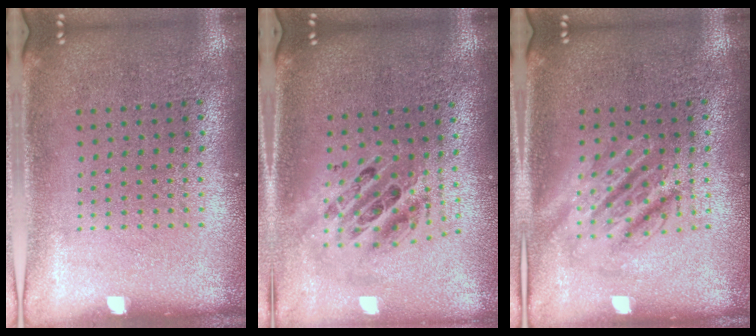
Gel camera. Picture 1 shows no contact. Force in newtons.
{"total": 2.0, "press": 1.5, "slide": 1.3}
{"total": 2.7, "press": 2.7, "slide": 0.3}